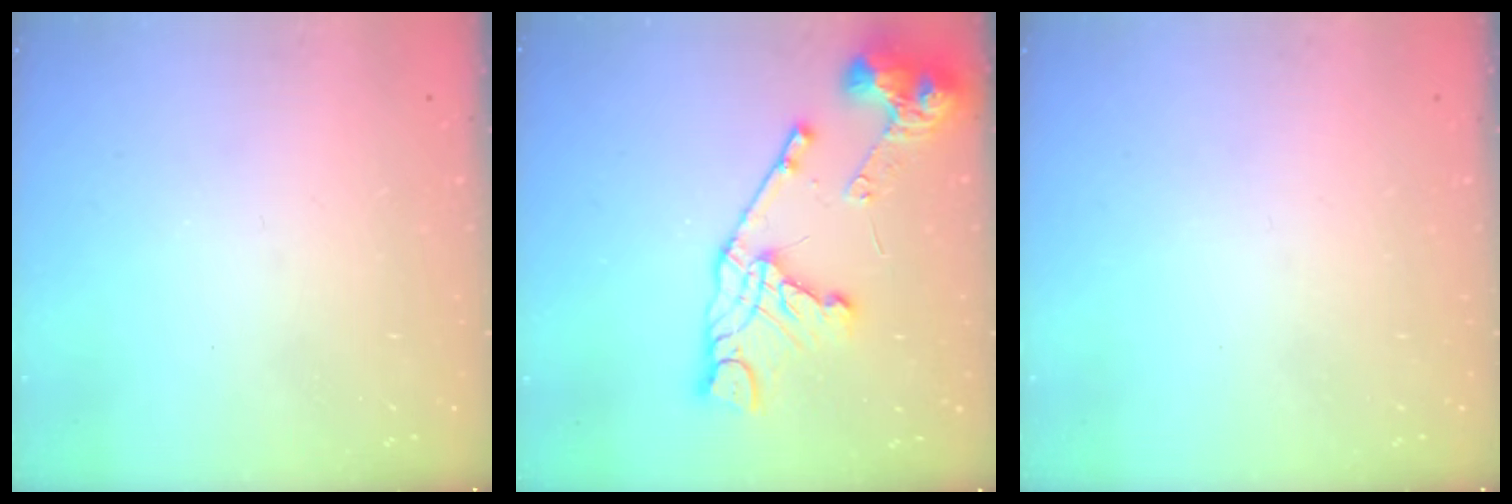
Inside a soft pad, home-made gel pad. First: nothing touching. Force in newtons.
{"total": 17.9, "press": 17.8, "slide": 2.1}
{"total": 0.0}